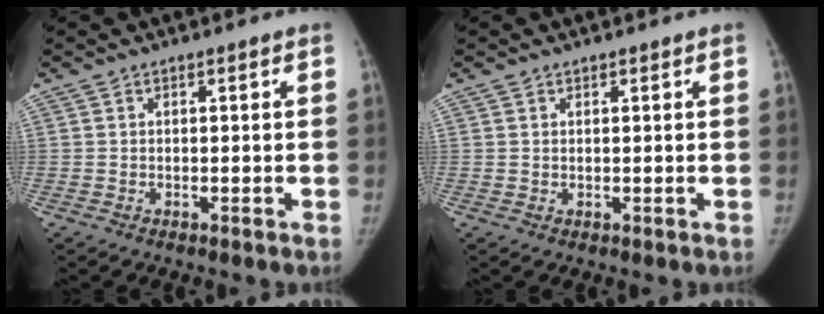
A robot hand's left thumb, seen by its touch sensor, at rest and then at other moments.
{"total": 0.7, "force": [0.5, 0.4, -0.1], "torque": [0.013, -0.003, 0.004]}